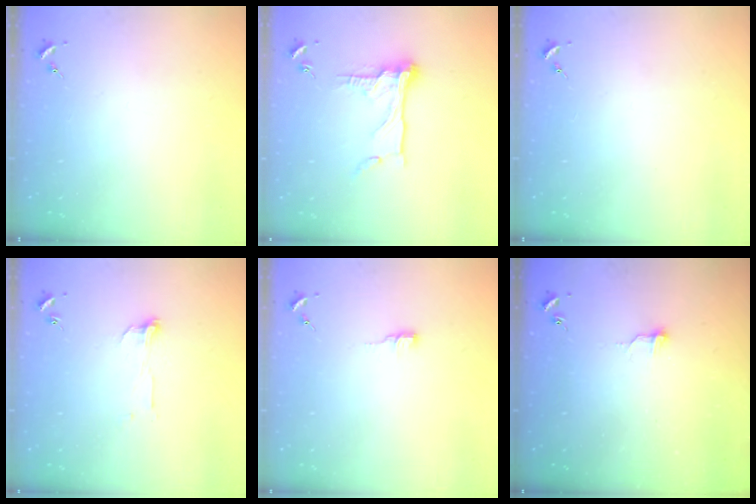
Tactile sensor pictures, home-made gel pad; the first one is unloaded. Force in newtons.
{"total": 13.2, "press": 13.2, "slide": 1.4}
{"total": 0.0}
{"total": 6.9, "press": 6.9, "slide": 0.6}
{"total": 5.1, "press": 5.0, "slide": 0.5}
{"total": 6.4, "press": 6.4, "slide": 0.5}